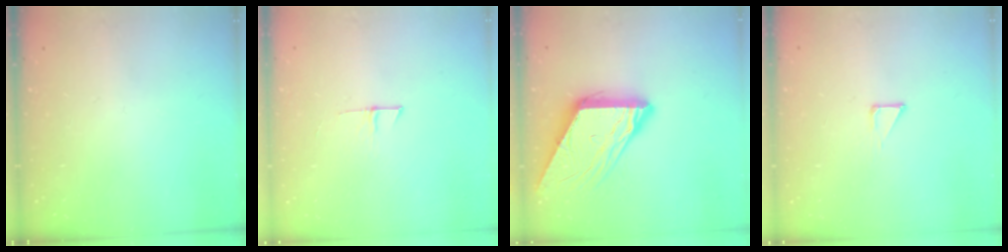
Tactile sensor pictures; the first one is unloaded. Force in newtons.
{"total": 4.0, "press": 4.0, "slide": 0.4}
{"total": 13.1, "press": 13.1, "slide": 1.3}
{"total": 2.7, "press": 2.7, "slide": 0.3}